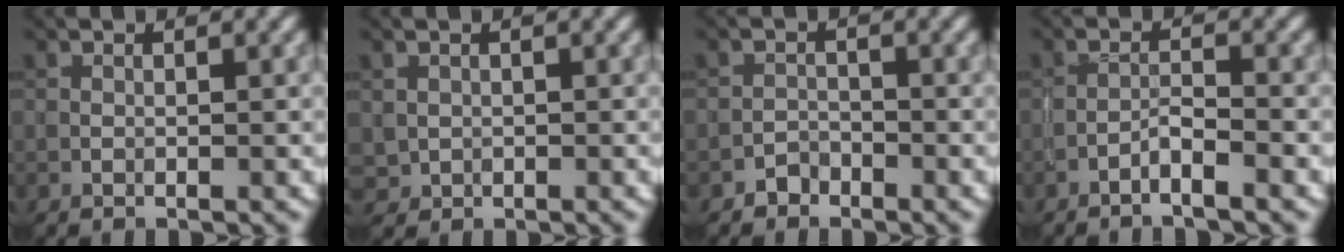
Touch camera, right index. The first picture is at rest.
{"total": 0.9, "force": [0.2, 0.9, 0.2], "torque": [-0.002, -0.004, 0.007]}
{"total": 1.4, "force": [-1.2, 0.8, 0.0], "torque": [0.007, 0.007, -0.021]}
{"total": 1.7, "force": [-1.2, 0.0, 1.2], "torque": [-0.021, 0.008, -0.028]}